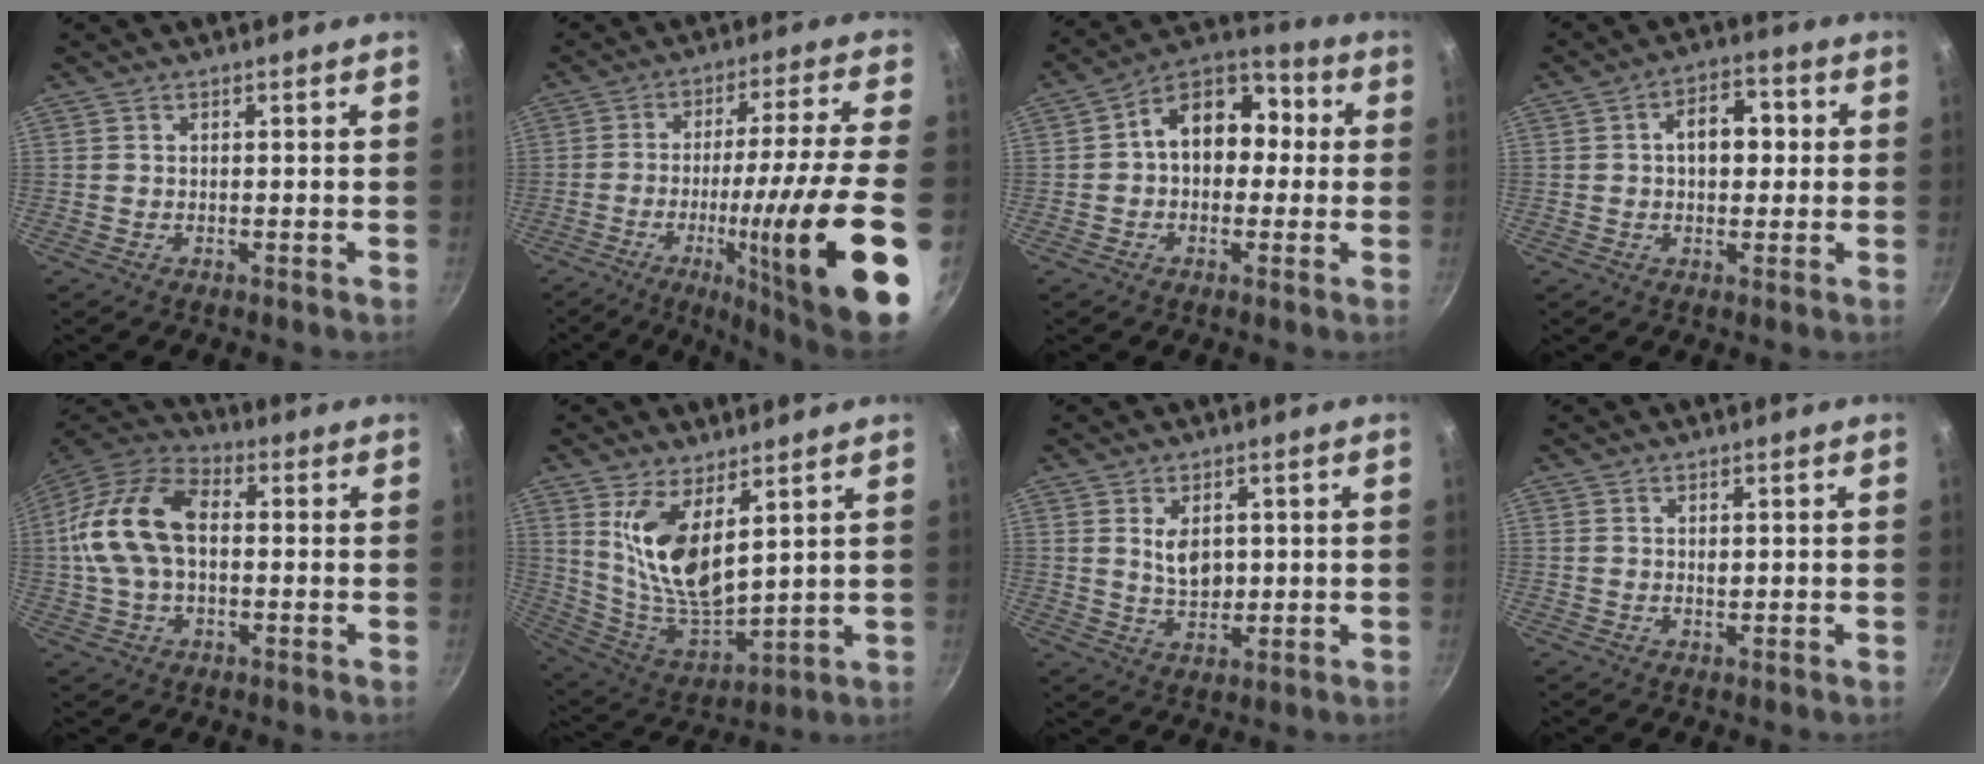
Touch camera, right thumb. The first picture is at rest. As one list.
[{"total": 23.8, "force": [-7.7, 2.3, 22.5], "torque": [-0.319, 0.021, -0.111]}, {"total": 13.3, "force": [1.1, 9.8, 8.9], "torque": [-0.081, 0.042, -0.005]}, {"total": 8.1, "force": [0.9, 5.4, 6.0], "torque": [-0.053, 0.019, 0.004]}, {"total": 16.9, "force": [0.8, 10.6, 13.1], "torque": [-0.243, 0.034, 0.001]}, {"total": 14.6, "force": [5.9, 6.6, 11.6], "torque": [-0.204, -0.061, 0.130]}, {"total": 5.6, "force": [1.3, 3.6, 4.1], "torque": [-0.058, -0.017, 0.028]}, {"total": 0.7, "force": [0.3, 0.4, 0.5], "torque": [-0.007, 0.001, 0.005]}]